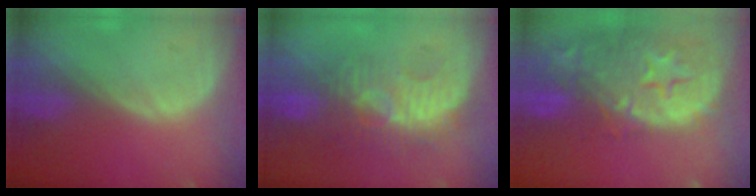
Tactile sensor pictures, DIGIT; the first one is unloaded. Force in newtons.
{"total": 9.1, "press": 8.7, "slide": 2.6}
{"total": 15.3, "press": 12.2, "slide": 9.1}